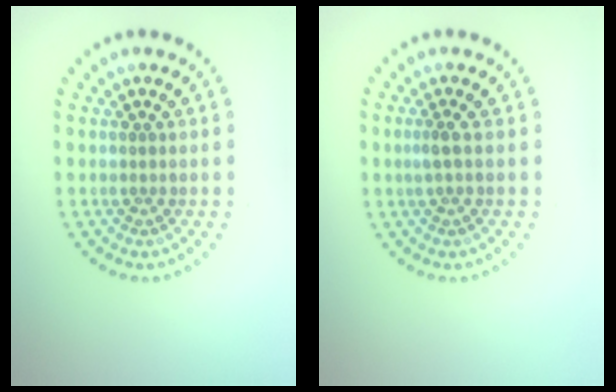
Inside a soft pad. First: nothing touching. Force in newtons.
{"total": 1.1, "press": 0.8, "slide": 0.6}